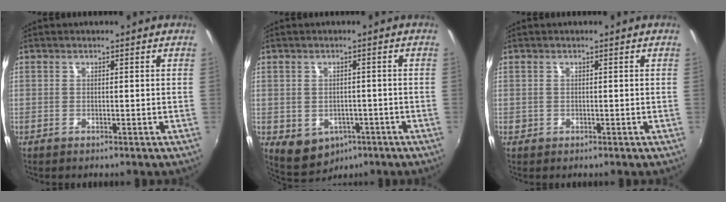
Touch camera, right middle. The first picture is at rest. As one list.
[{"total": 7.7, "force": [-3.3, 6.0, 3.5], "torque": [-0.077, -0.016, -0.032]}, {"total": 0.9, "force": [-0.2, 0.9, 0.2], "torque": [-0.003, -0.003, -0.003]}]